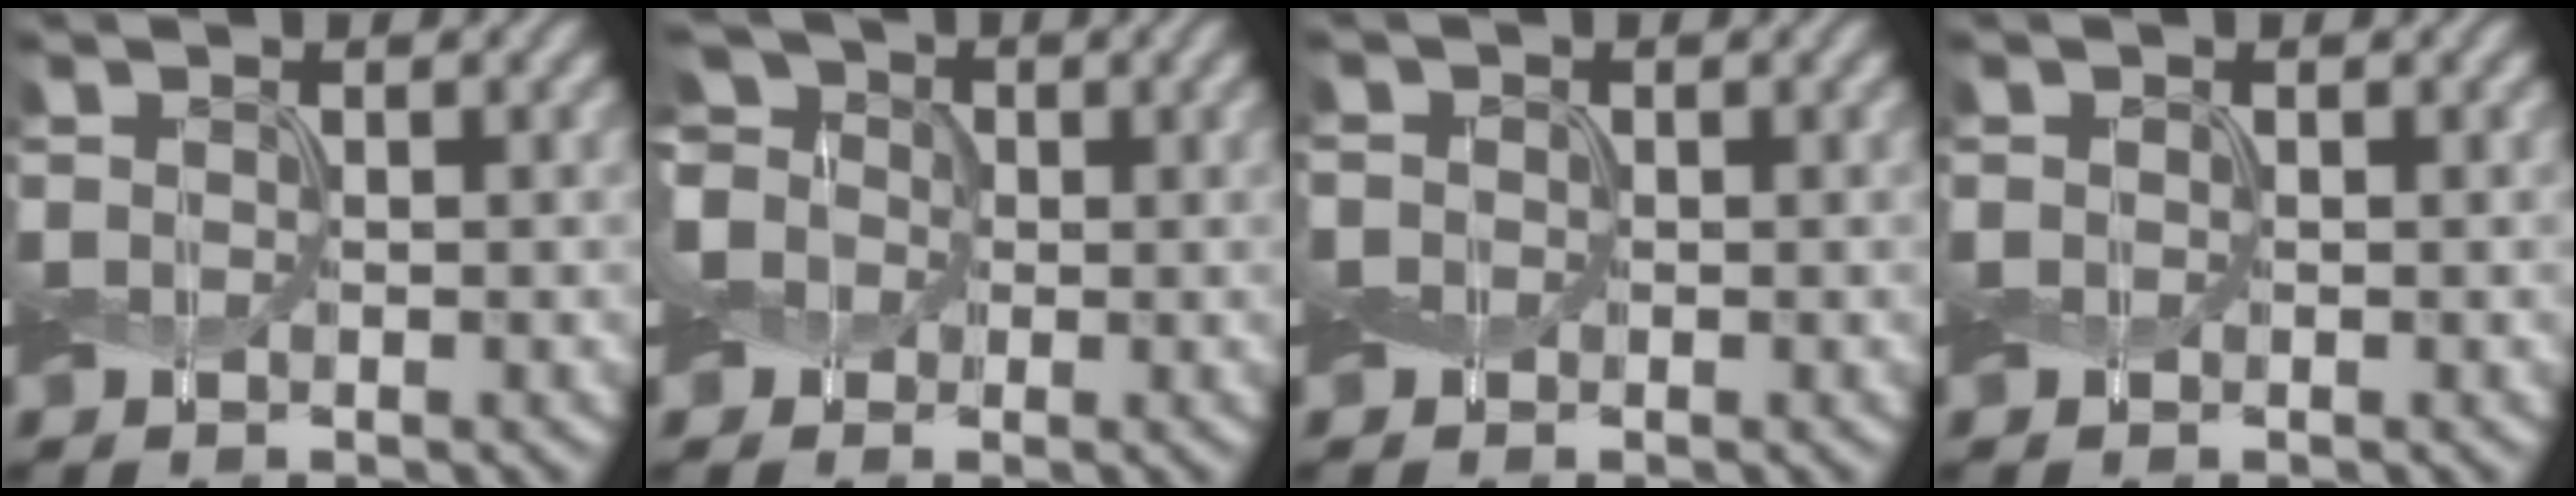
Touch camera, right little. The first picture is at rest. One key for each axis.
{"total": 8.1, "fx": 2.2, "fy": 6.4, "fz": 4.5, "tx": -0.082, "ty": 0.036, "tz": -0.008}
{"total": 0.9, "fx": -0.2, "fy": 0.8, "fz": 0.1, "tx": 0.002, "ty": 0.002, "tz": -0.006}
{"total": 0.0}